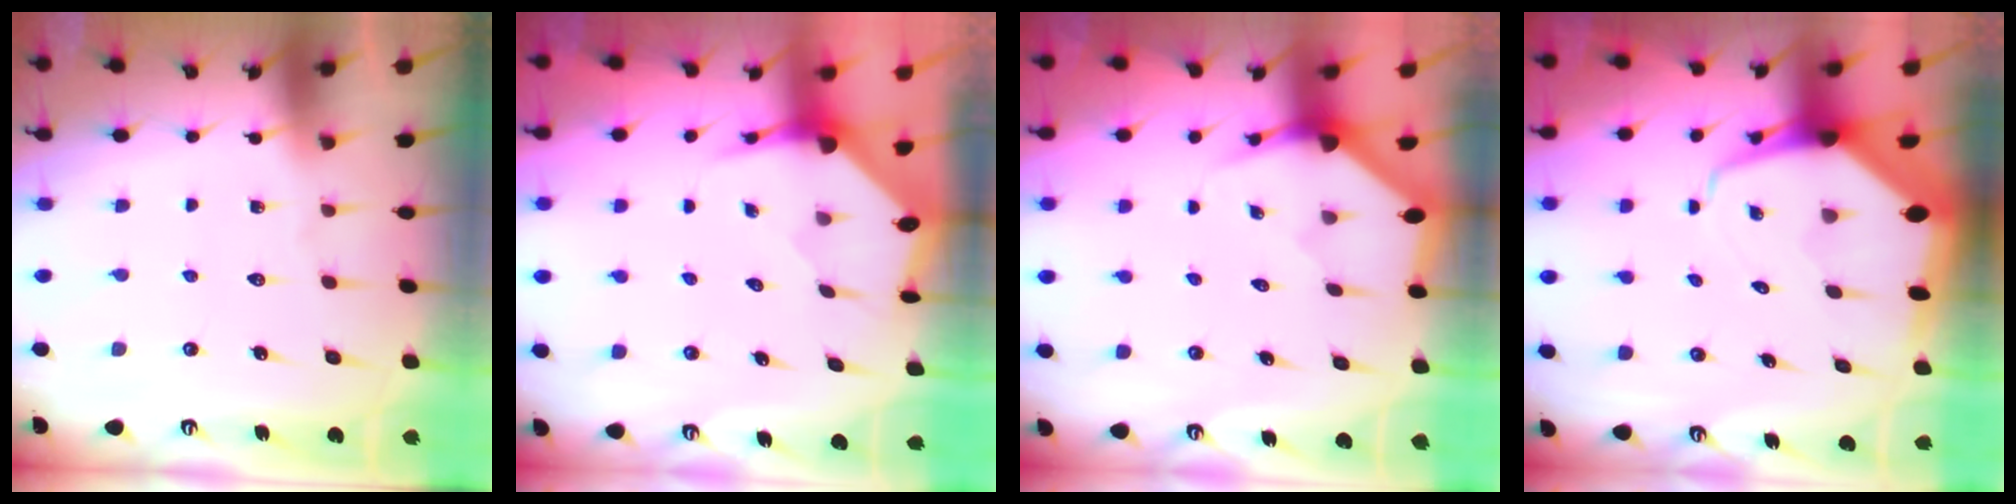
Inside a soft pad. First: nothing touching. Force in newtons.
{"total": 3.7, "press": 3.6, "slide": 0.5}
{"total": 3.3, "press": 3.3, "slide": 0.2}
{"total": 7.9, "press": 7.9, "slide": 1.0}